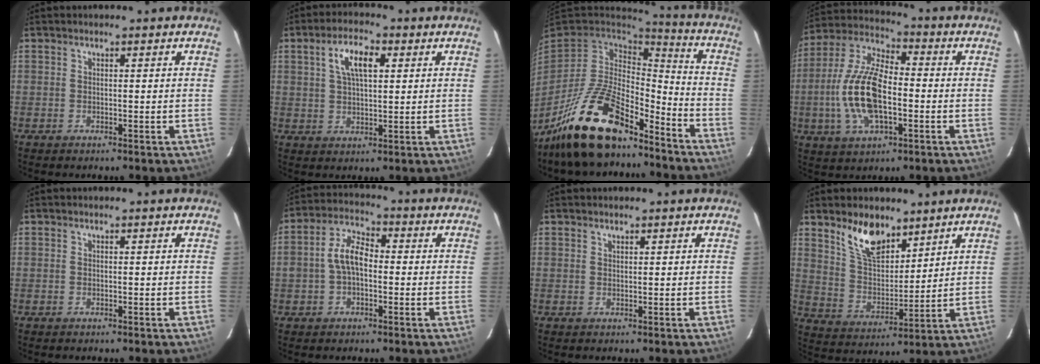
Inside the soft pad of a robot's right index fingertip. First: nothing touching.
{"total": 6.9, "force": [2.5, 2.9, 5.8], "torque": [-0.106, 0.014, 0.046]}
{"total": 20.3, "force": [-14.7, 7.7, 11.7], "torque": [-0.244, -0.012, -0.257]}
{"total": 15.5, "force": [-2.8, 6.8, 13.6], "torque": [-0.288, 0.005, -0.055]}
{"total": 0.0}
{"total": 6.9, "force": [-0.7, 4.1, 5.5], "torque": [-0.108, 0.020, -0.011]}
{"total": 0.5, "force": [0.5, 0.1, 0.0], "torque": [0.001, 0.000, 0.010]}
{"total": 10.9, "force": [7.7, 5.0, 5.9], "torque": [-0.107, 0.003, 0.151]}